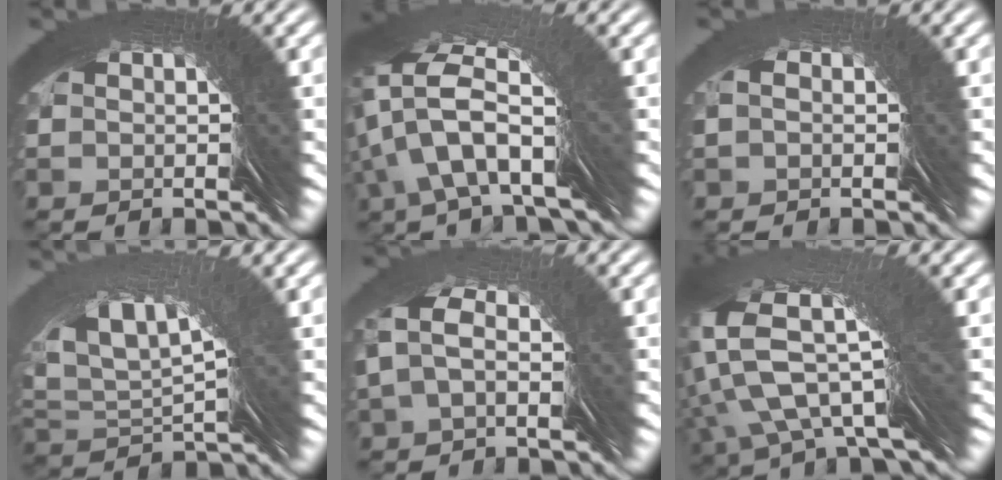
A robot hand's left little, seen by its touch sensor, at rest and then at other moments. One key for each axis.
{"total": 4.8, "fx": 3.9, "fy": -2.7, "fz": 0.2, "tx": 0.012, "ty": 0.060, "tz": 0.041}
{"total": 0.7, "fx": 0.6, "fy": -0.3, "fz": 0.0, "tx": 0.006, "ty": 0.014, "tz": 0.006}
{"total": 3.8, "fx": 2.7, "fy": -2.3, "fz": 1.5, "tx": -0.024, "ty": 0.026, "tz": 0.044}
{"total": 1.6, "fx": 1.6, "fy": 0.0, "fz": 0.1, "tx": -0.015, "ty": 0.027, "tz": 0.018}
{"total": 5.1, "fx": 3.3, "fy": -2.0, "fz": 3.3, "tx": -0.049, "ty": 0.055, "tz": 0.037}